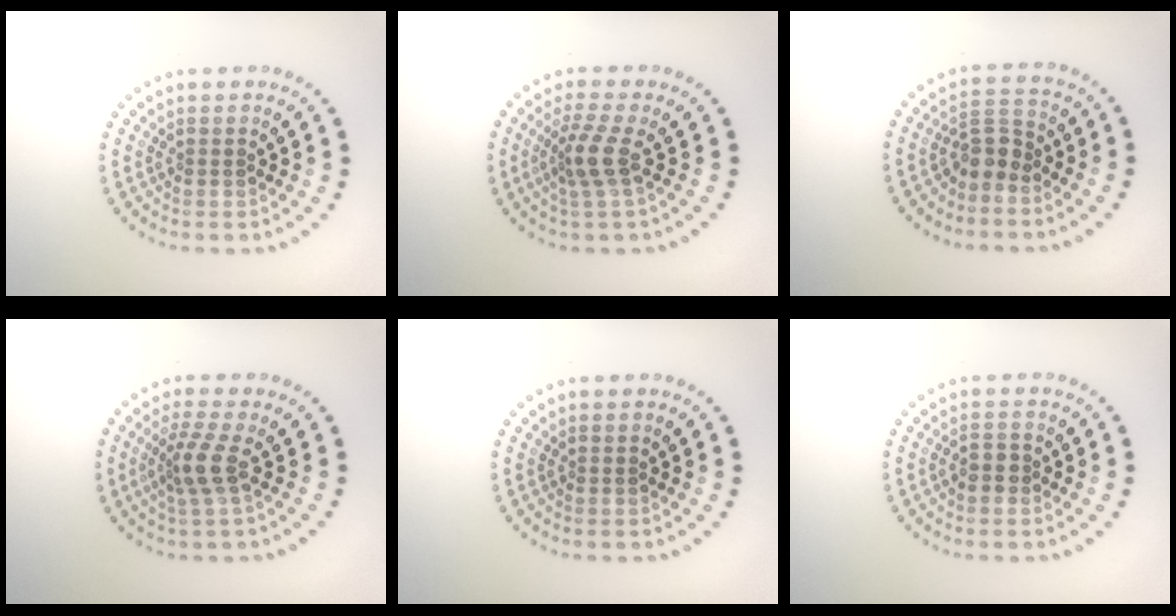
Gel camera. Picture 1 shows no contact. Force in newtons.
{"total": 2.9, "press": 2.0, "slide": 2.0}
{"total": 2.7, "press": 2.2, "slide": 1.5}
{"total": 2.9, "press": 2.0, "slide": 2.0}
{"total": 0.0}
{"total": 1.4, "press": 1.3, "slide": 0.5}